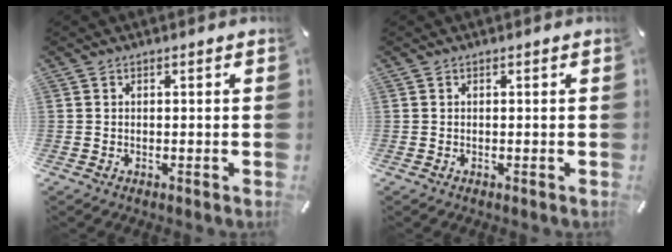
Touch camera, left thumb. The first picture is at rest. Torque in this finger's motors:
{"motor_torque": [-0.03, -0.03, 0.00, 0.00, 0.00]}